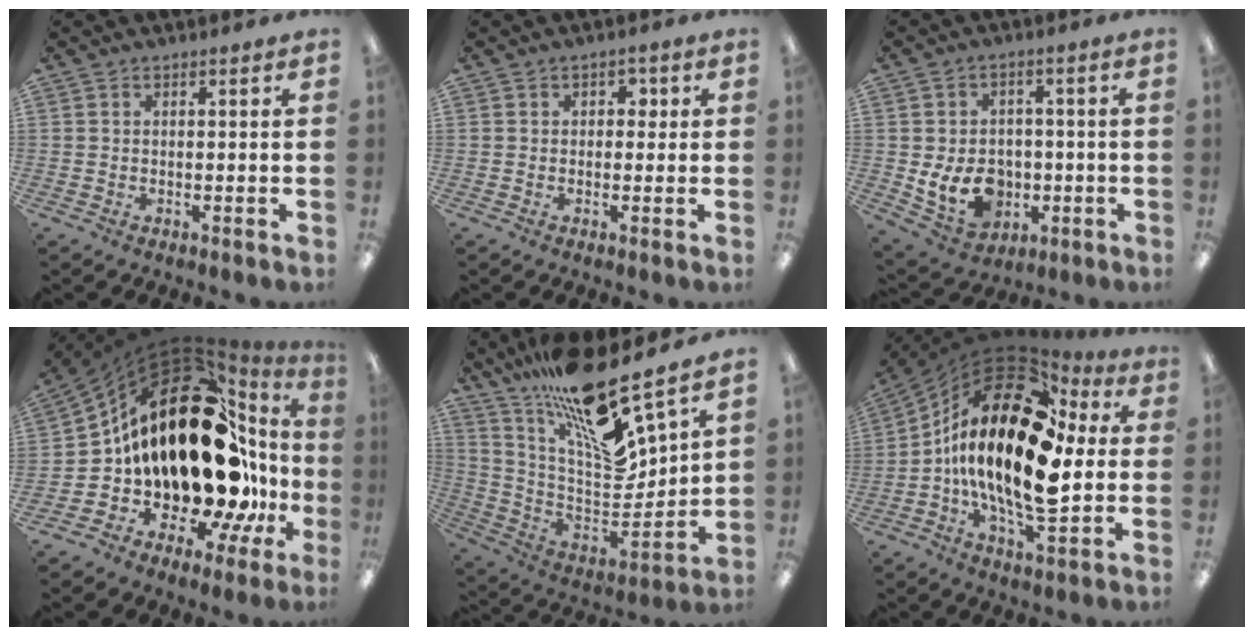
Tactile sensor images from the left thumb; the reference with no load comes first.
{"total": 2.0, "force": [0.4, 1.7, 1.1], "torque": [-0.015, 0.006, 0.001]}
{"total": 10.8, "force": [-2.3, 8.6, 6.1], "torque": [-0.128, 0.013, -0.037]}
{"total": 28.6, "force": [6.1, 14.0, 24.1], "torque": [-0.417, -0.074, 0.118]}
{"total": 22.3, "force": [17.5, 3.9, 13.3], "torque": [-0.239, -0.136, 0.289]}
{"total": 26.0, "force": [2.0, 12.0, 23.0], "torque": [-0.482, -0.016, 0.025]}